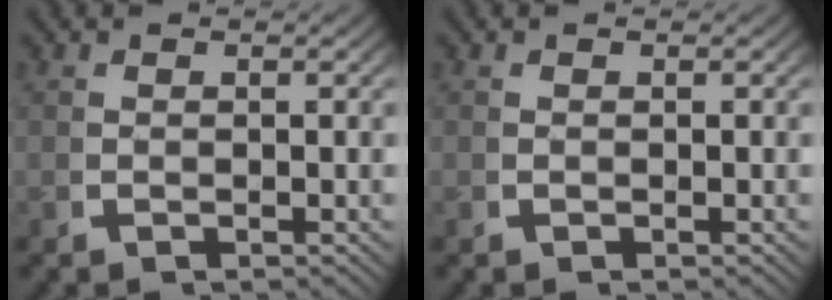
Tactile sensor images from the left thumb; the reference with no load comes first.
{"total": 0.0}